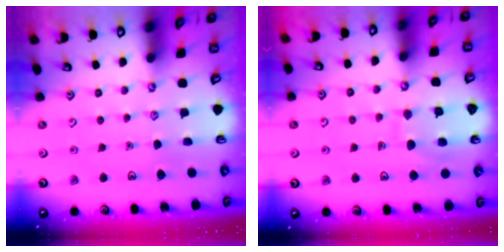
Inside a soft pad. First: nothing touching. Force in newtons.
{"total": 8.5, "press": 8.4, "slide": 0.7}